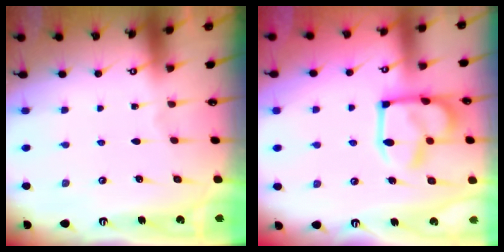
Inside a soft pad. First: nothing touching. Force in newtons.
{"total": 9.0, "press": 9.0, "slide": 0.9}